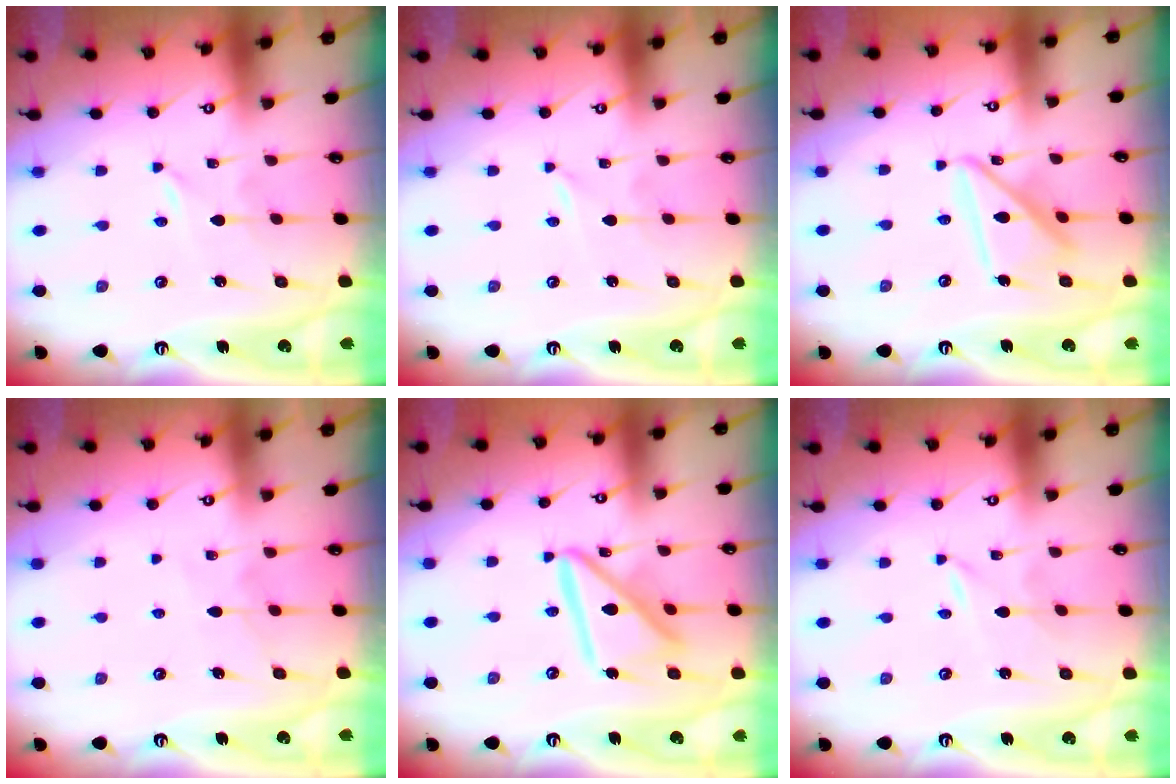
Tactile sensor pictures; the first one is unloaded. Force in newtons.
{"total": 0.0}
{"total": 13.8, "press": 13.7, "slide": 1.3}
{"total": 4.9, "press": 4.9, "slide": 0.6}
{"total": 14.5, "press": 14.5, "slide": 1.5}
{"total": 0.0}